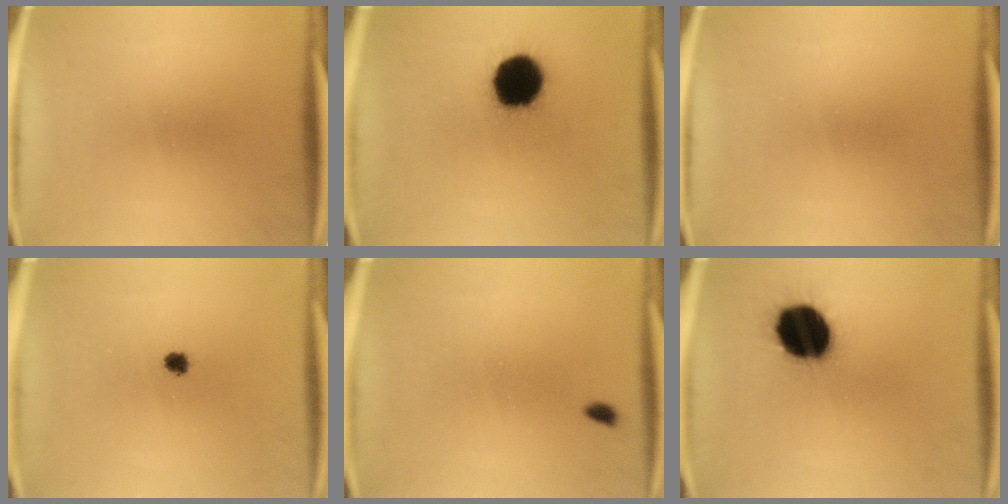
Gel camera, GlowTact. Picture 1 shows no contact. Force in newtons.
{"total": 17.3}
{"total": 0.0}
{"total": 2.1}
{"total": 0.7}
{"total": 18.5}